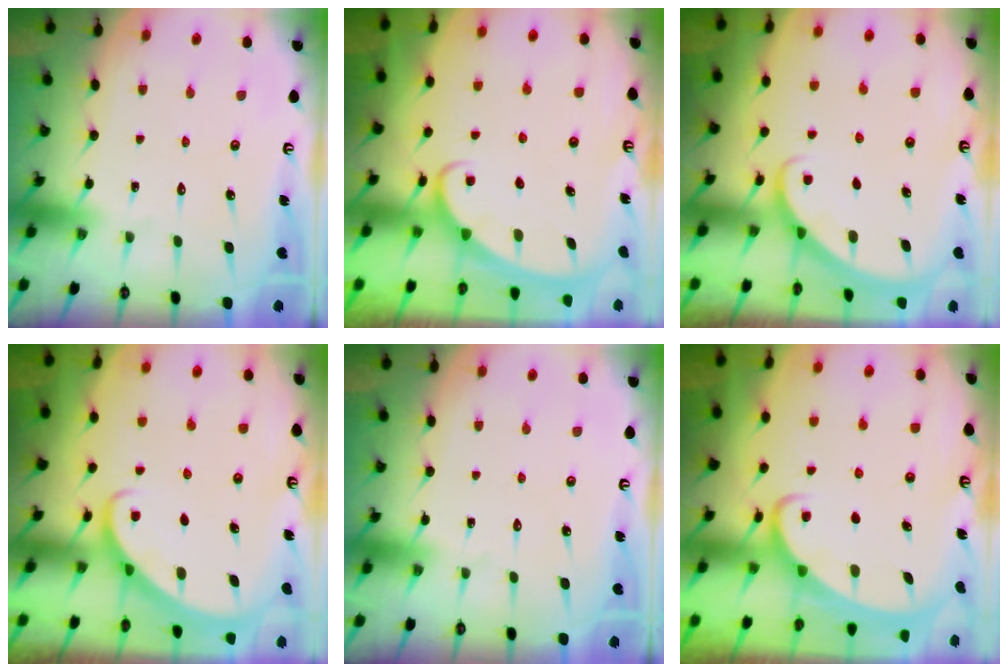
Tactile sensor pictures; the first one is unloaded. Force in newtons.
{"total": 2.6, "press": 2.6, "slide": 0.3}
{"total": 1.9, "press": 1.9, "slide": 0.1}
{"total": 2.7, "press": 2.7, "slide": 0.2}
{"total": 0.0}
{"total": 2.3, "press": 2.3, "slide": 0.3}